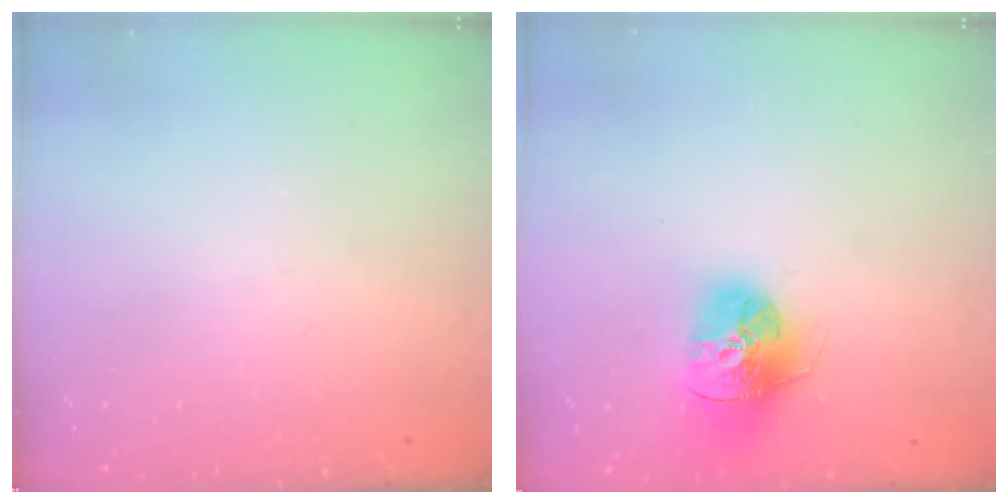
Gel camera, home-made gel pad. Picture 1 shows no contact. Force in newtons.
{"total": 16.4, "press": 16.3, "slide": 1.8}